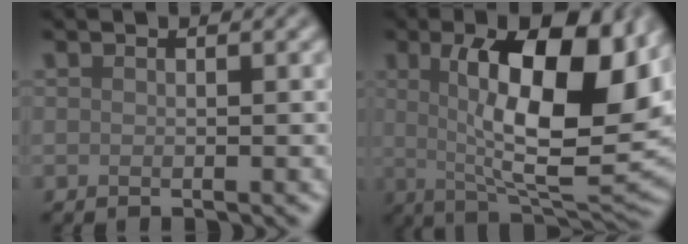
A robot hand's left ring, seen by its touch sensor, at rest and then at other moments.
{"total": 12.5, "force": [2.5, 4.5, 11.5], "torque": [-0.167, 0.000, 0.040]}